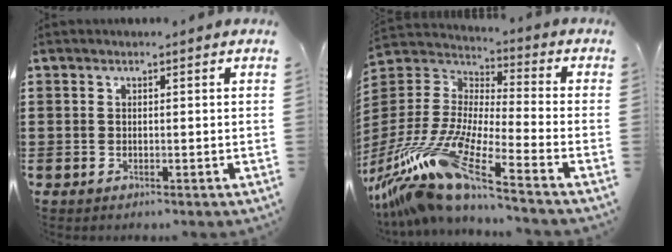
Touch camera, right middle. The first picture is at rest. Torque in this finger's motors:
{"motor_torque": [2.14, 0.00, 1.05, 0.21]}